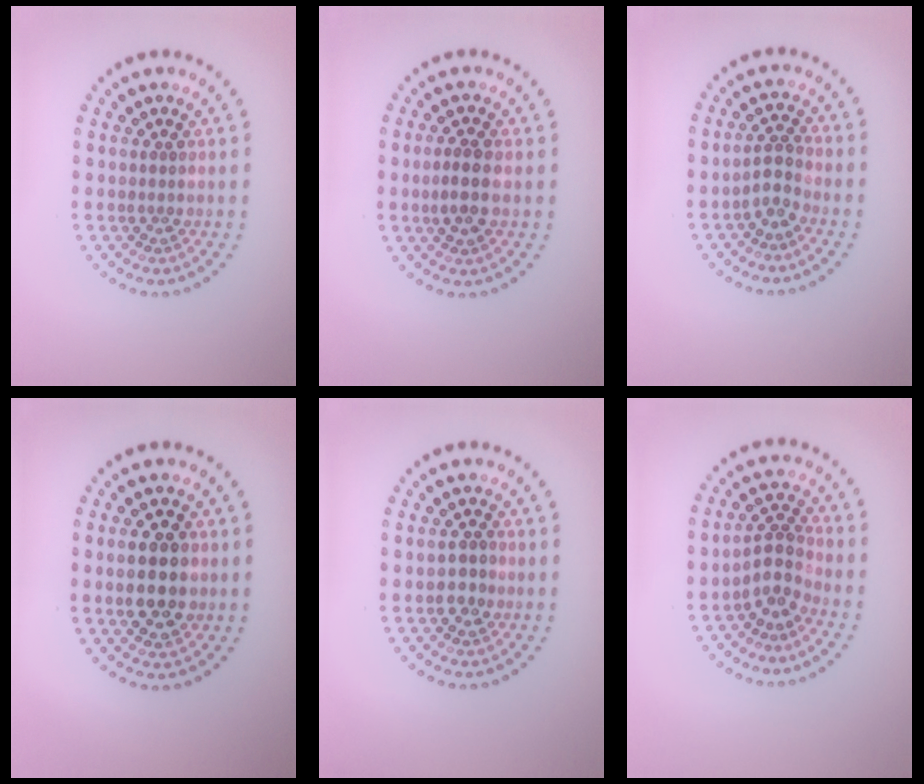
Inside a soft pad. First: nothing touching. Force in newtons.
{"total": 2.4, "press": 2.4, "slide": 0.5}
{"total": 1.7, "press": 1.5, "slide": 0.9}
{"total": 5.0, "press": 5.0, "slide": 0.3}
{"total": 1.9, "press": 1.8, "slide": 0.4}
{"total": 2.8, "press": 2.0, "slide": 1.9}